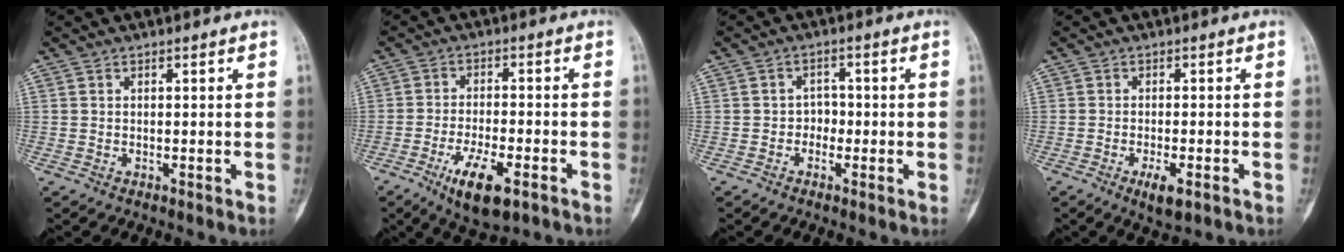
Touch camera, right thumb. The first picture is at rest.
{"total": 9.7, "force": [-4.9, 3.3, 7.7], "torque": [-0.135, 0.009, -0.077]}
{"total": 2.5, "force": [-1.0, 2.1, 0.8], "torque": [0.010, 0.011, -0.027]}
{"total": 4.1, "force": [-2.0, 1.2, 3.4], "torque": [-0.058, -0.003, -0.029]}